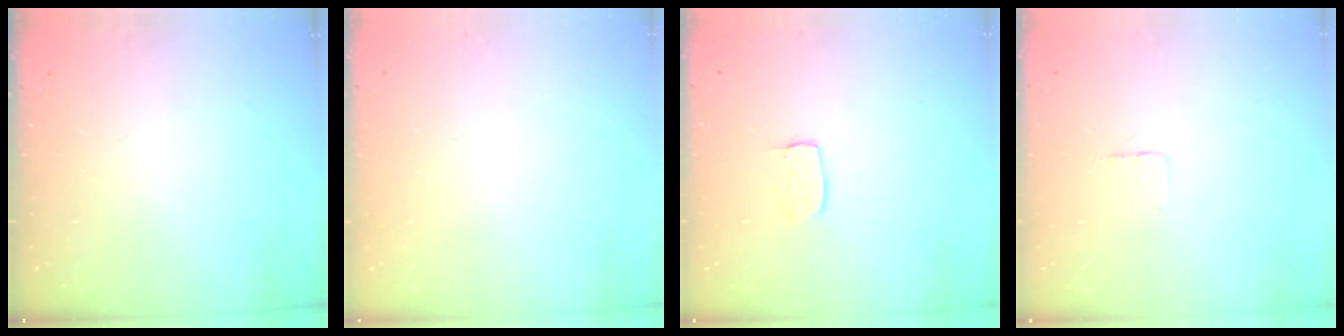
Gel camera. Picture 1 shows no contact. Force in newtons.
{"total": 0.0}
{"total": 5.0, "press": 5.0, "slide": 0.3}
{"total": 2.3, "press": 2.3, "slide": 0.1}